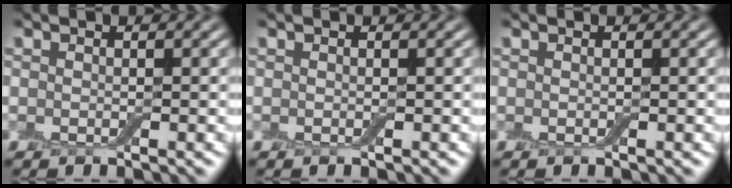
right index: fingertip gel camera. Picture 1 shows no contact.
{"total": 0.0}
{"total": 0.0}